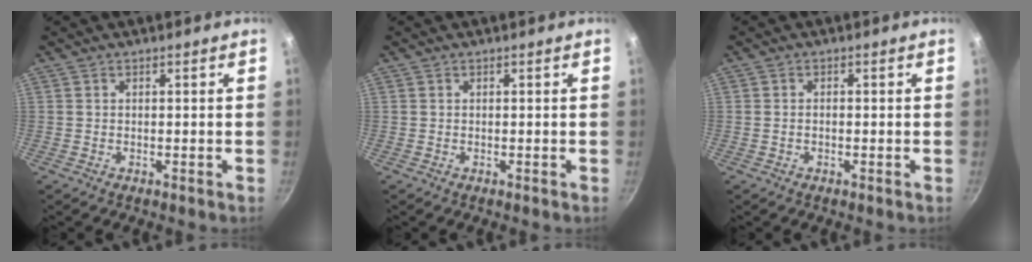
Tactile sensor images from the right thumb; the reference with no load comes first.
{"total": 0.0}
{"total": 0.8, "force": [-0.2, 0.6, 0.6], "torque": [-0.012, 0.006, -0.006]}